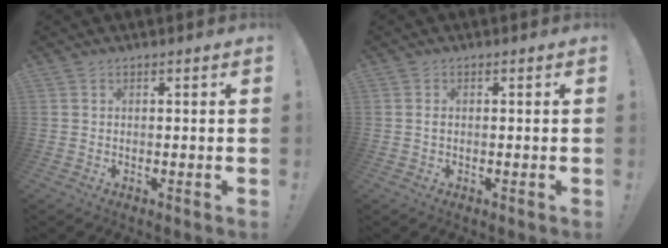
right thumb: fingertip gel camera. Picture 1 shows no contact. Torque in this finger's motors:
{"motor_torque": [-0.16, -0.01, -0.14, 0.07, -0.03]}